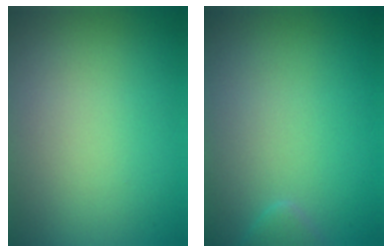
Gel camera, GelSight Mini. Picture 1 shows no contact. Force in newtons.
{"total": 1.0, "press": 1.0, "slide": 0.1}